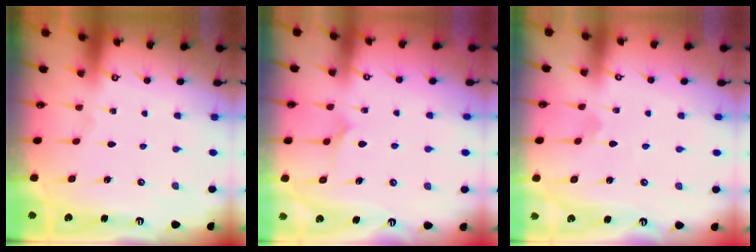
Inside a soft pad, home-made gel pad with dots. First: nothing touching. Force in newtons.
{"total": 5.6, "press": 5.6, "slide": 0.1}
{"total": 1.5, "press": 1.5, "slide": 0.1}